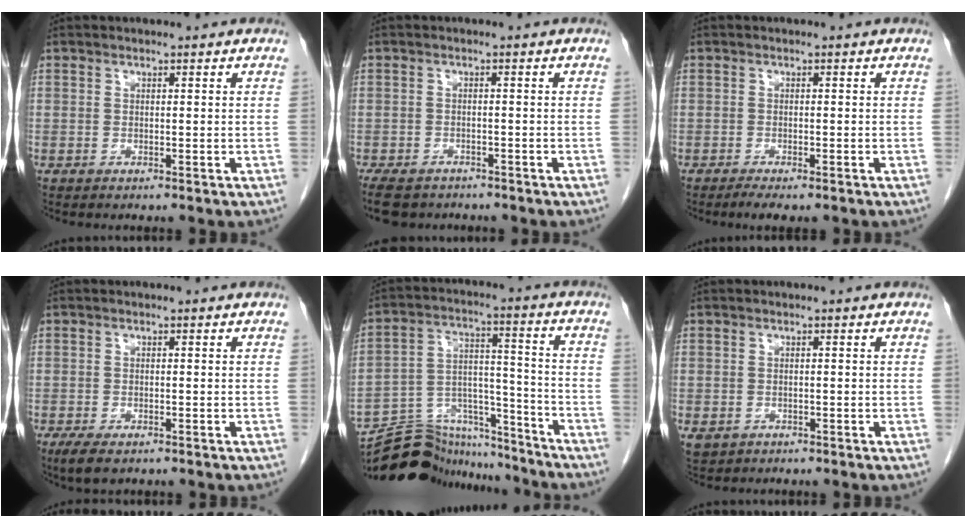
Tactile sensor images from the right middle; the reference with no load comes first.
{"total": 7.9, "force": [-6.2, 4.0, 2.9], "torque": [-0.058, -0.010, -0.094]}
{"total": 3.2, "force": [-2.4, 0.7, 1.9], "torque": [-0.031, -0.010, -0.033]}
{"total": 3.3, "force": [-2.1, 1.3, 2.2], "torque": [-0.047, -0.007, -0.030]}
{"total": 14.1, "force": [-13.6, 3.4, 1.0], "torque": [-0.016, 0.042, -0.218]}
{"total": 2.4, "force": [-1.3, 1.9, 0.7], "torque": [-0.018, -0.002, -0.014]}